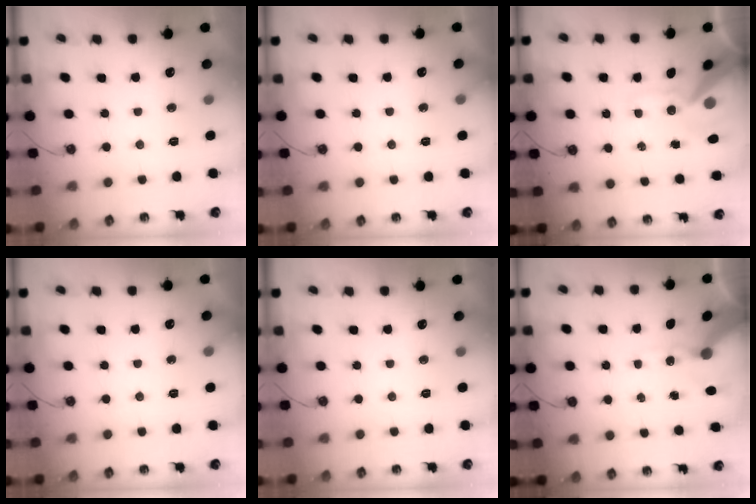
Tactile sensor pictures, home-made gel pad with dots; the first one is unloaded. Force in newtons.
{"total": 3.1, "press": 3.1, "slide": 0.2}
{"total": 15.9, "press": 15.8, "slide": 2.3}
{"total": 3.1, "press": 3.1, "slide": 0.2}
{"total": 0.0}
{"total": 10.3, "press": 10.2, "slide": 1.4}